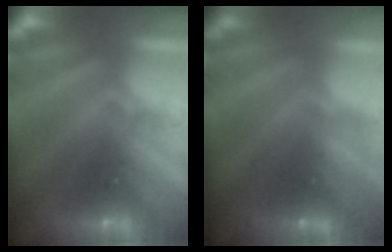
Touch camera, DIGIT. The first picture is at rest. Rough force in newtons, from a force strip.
{"total": 2.1}